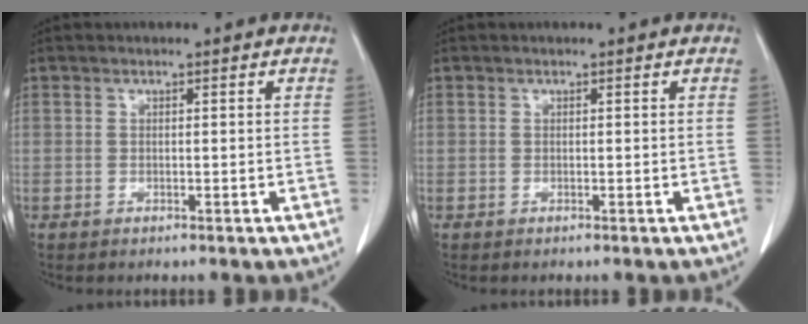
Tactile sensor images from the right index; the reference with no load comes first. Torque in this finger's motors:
{"motor_torque": [0.00, 0.00, 0.01, 0.00]}